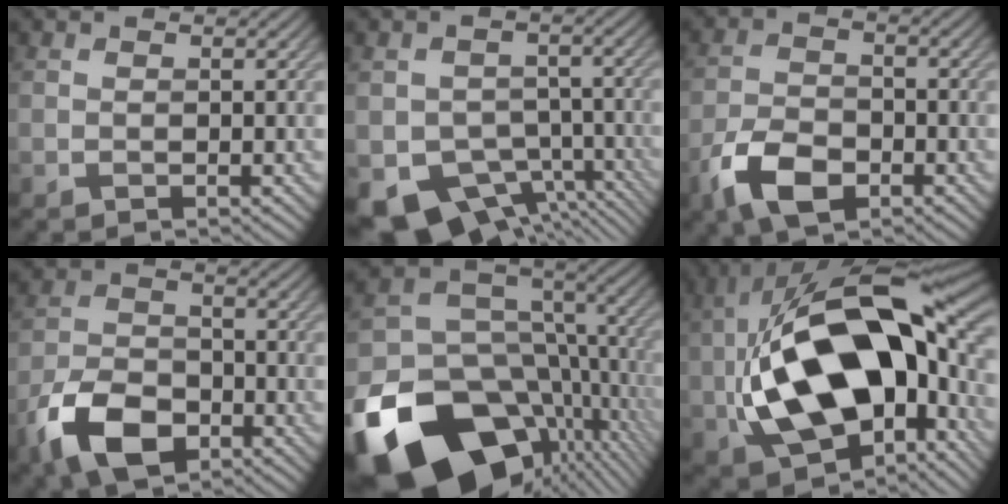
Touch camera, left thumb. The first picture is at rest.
{"total": 10.5, "force": [-6.1, 7.3, 4.5], "torque": [-0.075, -0.030, -0.087]}
{"total": 7.0, "force": [-4.1, 3.7, 4.3], "torque": [-0.092, -0.009, -0.085]}
{"total": 9.3, "force": [-5.4, 5.3, 5.5], "torque": [-0.123, -0.015, -0.109]}
{"total": 21.2, "force": [-10.1, 14.4, 11.9], "torque": [-0.236, -0.024, -0.127]}
{"total": 22.1, "force": [-1.7, 13.0, 17.8], "torque": [-0.364, -0.025, -0.018]}